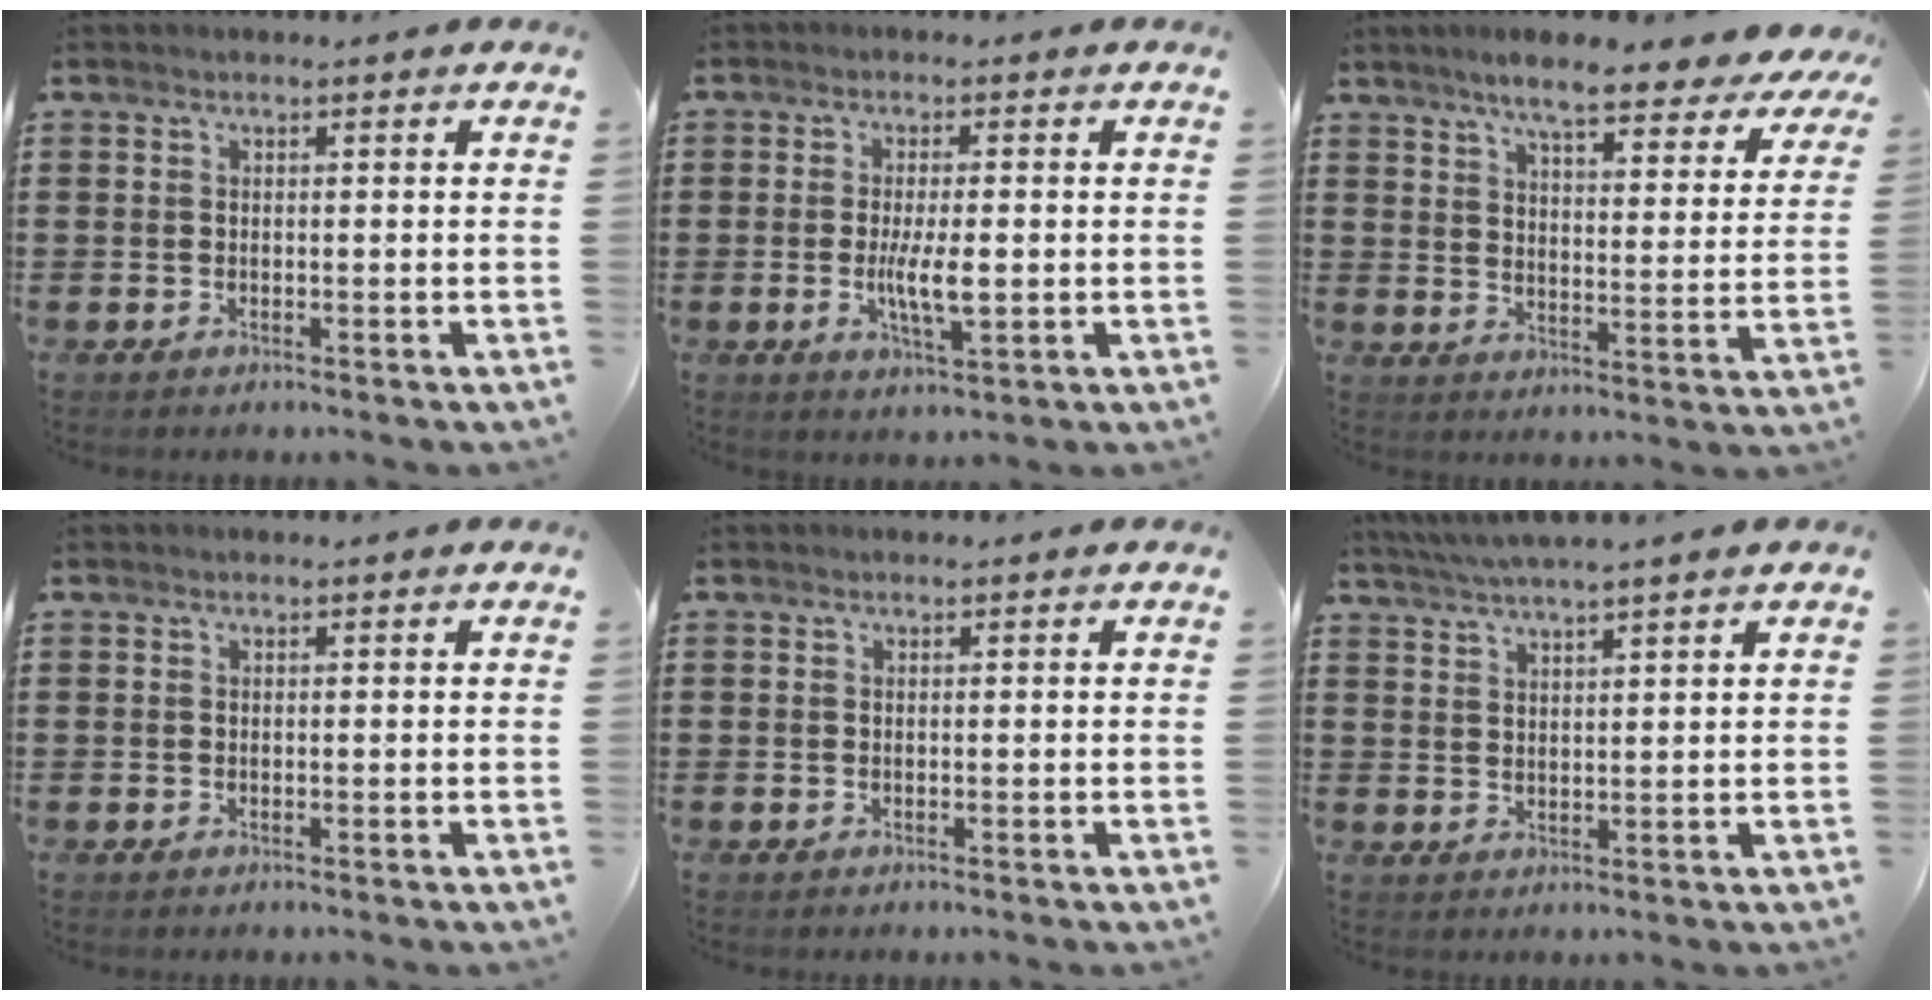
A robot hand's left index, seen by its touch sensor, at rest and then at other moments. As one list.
[{"total": 6.0, "force": [-0.6, 1.5, 5.8], "torque": [-0.113, -0.005, -0.014]}, {"total": 7.5, "force": [6.5, 0.7, 3.6], "torque": [-0.079, -0.033, 0.110]}, {"total": 0.0}, {"total": 0.0}, {"total": 3.5, "force": [3.1, -0.6, 1.5], "torque": [-0.038, -0.008, 0.056]}]